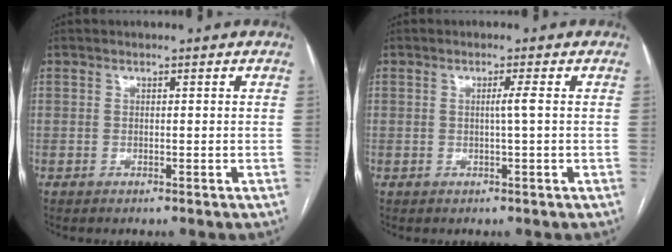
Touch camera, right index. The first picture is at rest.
{"total": 1.4, "force": [0.1, -0.4, 1.3], "torque": [-0.021, 0.001, 0.000]}